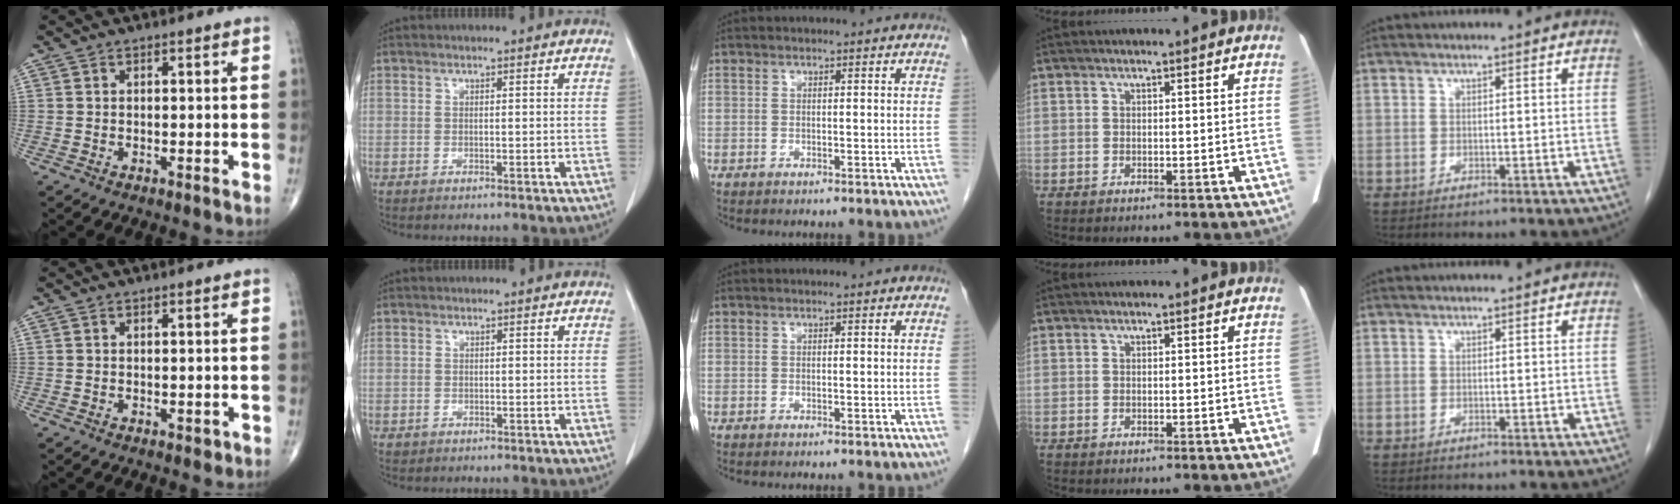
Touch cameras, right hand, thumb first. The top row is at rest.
{"thumb": {"total": 0.7, "force": [-0.1, 0.5, 0.5], "torque": [0.002, 0.001, -0.001]}, "index": {"total": 0.9, "force": [0.0, 0.9, -0.2], "torque": [0.011, 0.005, -0.002]}}